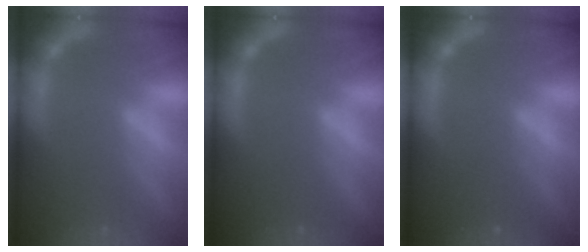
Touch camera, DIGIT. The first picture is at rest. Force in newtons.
{"total": 0.9}
{"total": 1.9}